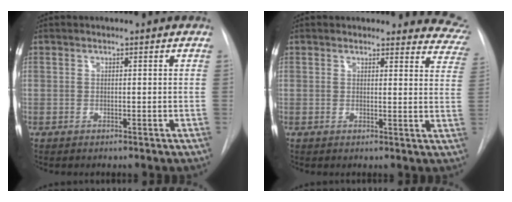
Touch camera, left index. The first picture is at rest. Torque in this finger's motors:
{"motor_torque": [0.59, -0.92, -0.10, -0.01]}